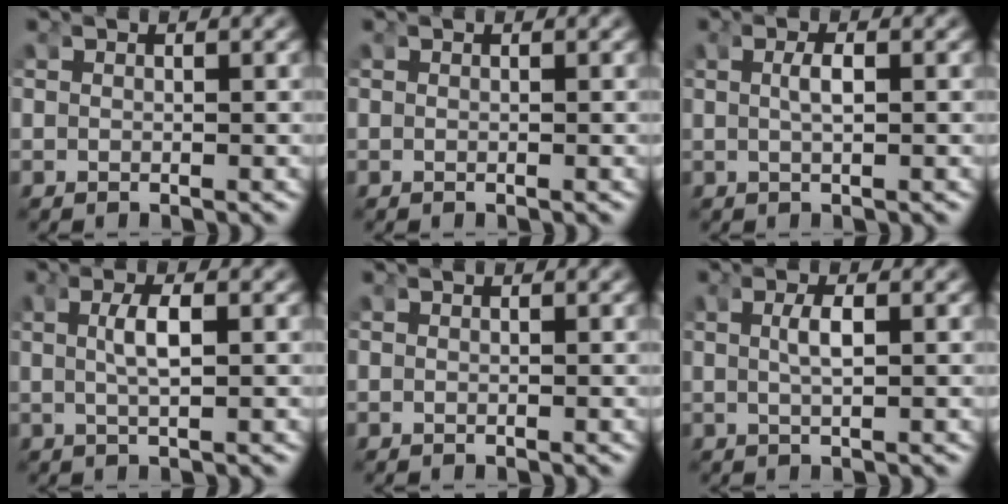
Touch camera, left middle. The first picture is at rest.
{"total": 0.0}
{"total": 1.2, "force": [-0.4, -0.2, 1.1], "torque": [-0.028, -0.011, 0.001]}
{"total": 1.9, "force": [-0.1, -0.1, 1.9], "torque": [-0.039, -0.009, 0.006]}
{"total": 0.0}
{"total": 1.5, "force": [-0.2, -0.2, 1.4], "torque": [-0.032, -0.011, 0.006]}